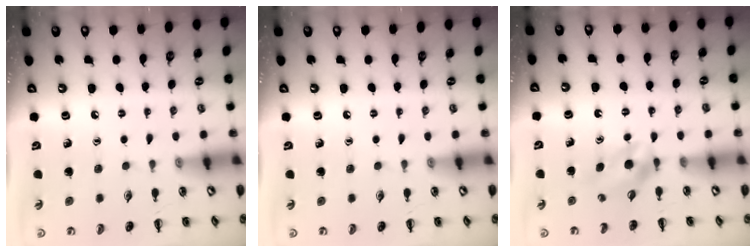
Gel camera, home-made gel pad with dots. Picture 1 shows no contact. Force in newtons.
{"total": 0.0}
{"total": 4.0, "press": 3.8, "slide": 1.3}